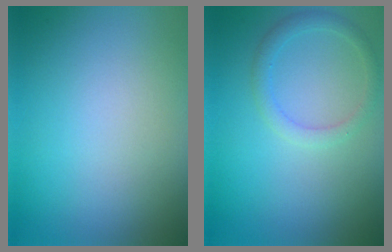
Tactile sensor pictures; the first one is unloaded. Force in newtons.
{"total": 1.8, "press": 1.8, "slide": 0.1}